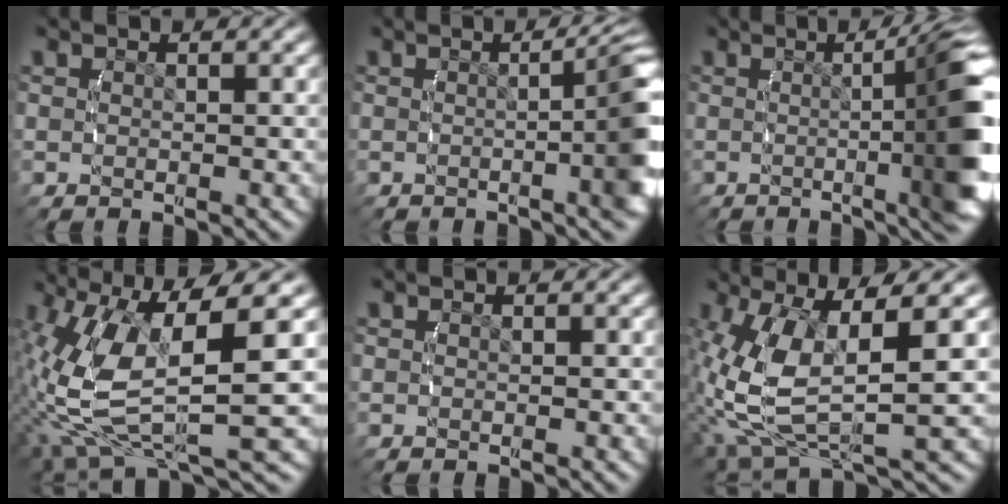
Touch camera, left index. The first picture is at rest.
{"total": 7.6, "force": [0.7, 3.0, 7.0], "torque": [-0.057, 0.023, -0.010]}
{"total": 11.2, "force": [0.7, 3.5, 10.7], "torque": [-0.111, 0.020, -0.007]}
{"total": 12.4, "force": [-0.4, 6.9, 10.3], "torque": [-0.209, -0.030, 0.007]}
{"total": 0.0}
{"total": 11.4, "force": [-0.4, 6.9, 9.0], "torque": [-0.199, -0.028, 0.009]}